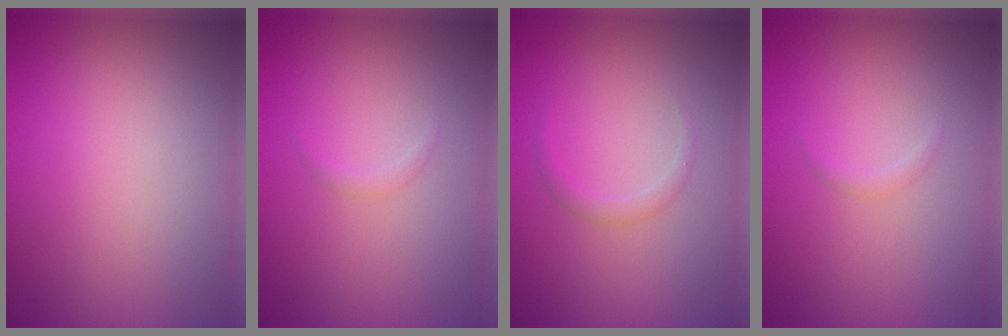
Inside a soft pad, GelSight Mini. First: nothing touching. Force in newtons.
{"total": 0.6, "press": 0.6, "slide": 0.0}
{"total": 1.0, "press": 1.0, "slide": 0.1}
{"total": 0.6, "press": 0.6, "slide": 0.0}